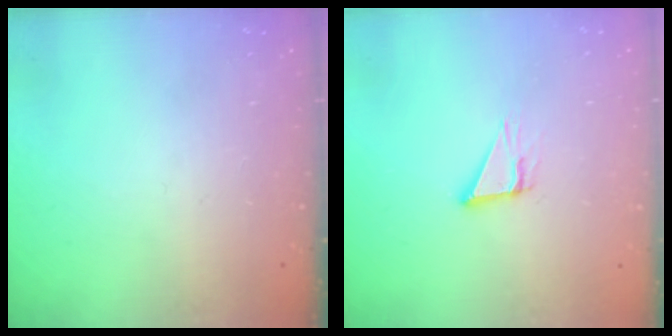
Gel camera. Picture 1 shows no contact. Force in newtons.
{"total": 4.6, "press": 4.6, "slide": 0.2}